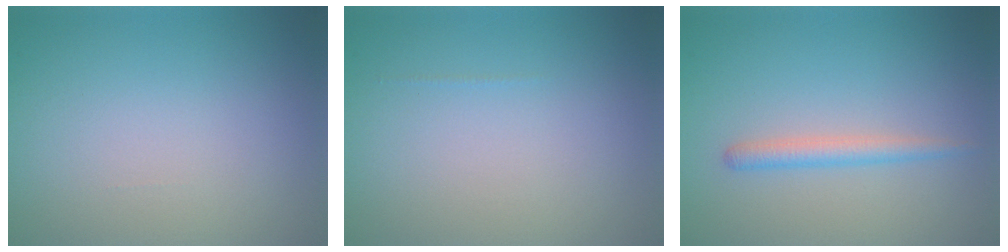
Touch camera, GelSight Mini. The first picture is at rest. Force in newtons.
{"total": 0.0}
{"total": 1.9, "press": 1.8, "slide": 0.2}